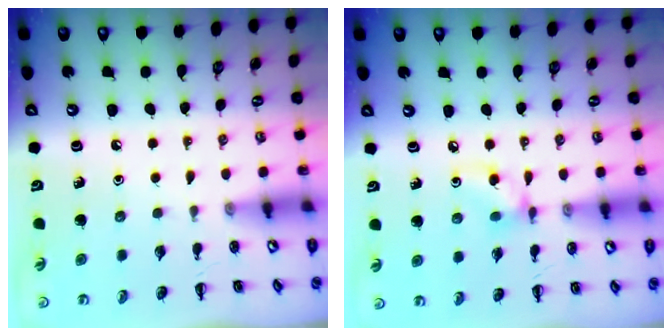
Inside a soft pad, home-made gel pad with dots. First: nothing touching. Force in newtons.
{"total": 6.0, "press": 6.0, "slide": 0.2}